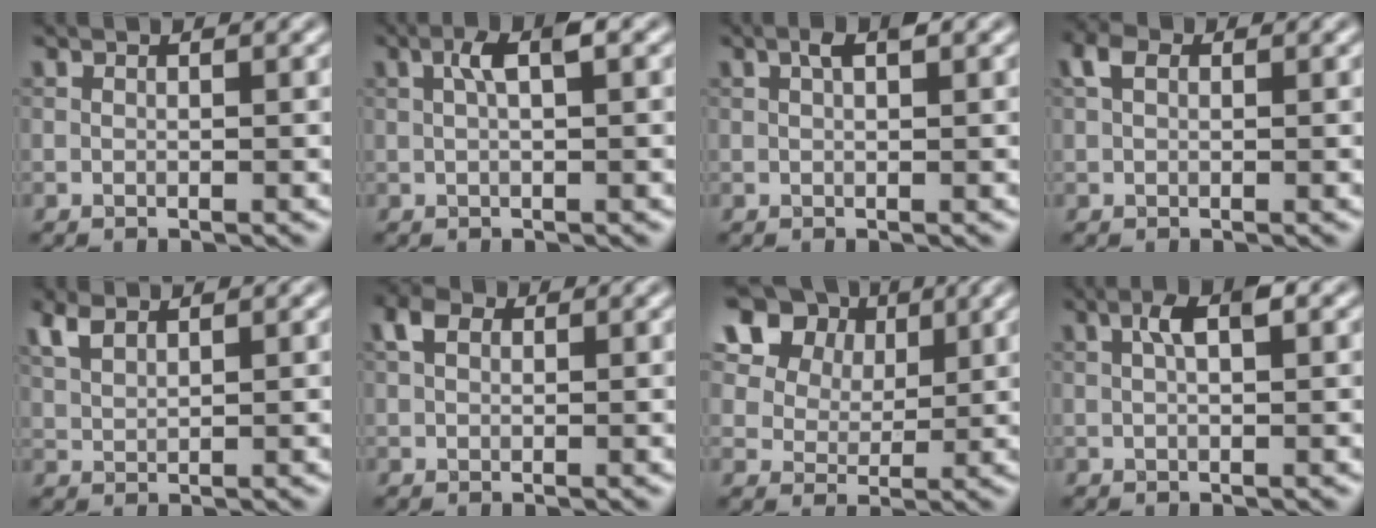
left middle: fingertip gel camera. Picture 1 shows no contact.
{"total": 2.5, "force": [0.6, 0.5, 2.3], "torque": [-0.044, 0.012, 0.008]}
{"total": 1.7, "force": [0.7, 0.5, 1.4], "torque": [-0.026, 0.005, 0.011]}
{"total": 1.9, "force": [0.7, 1.2, 1.3], "torque": [-0.025, 0.009, 0.008]}
{"total": 2.4, "force": [1.7, 0.9, 1.5], "torque": [-0.038, 0.007, 0.038]}
{"total": 2.3, "force": [0.9, 1.6, 1.4], "torque": [-0.028, 0.009, 0.011]}
{"total": 14.5, "force": [7.8, 10.5, 6.2], "torque": [-0.172, 0.024, 0.165]}
{"total": 2.6, "force": [0.7, 0.8, 2.3], "torque": [-0.042, 0.010, 0.008]}